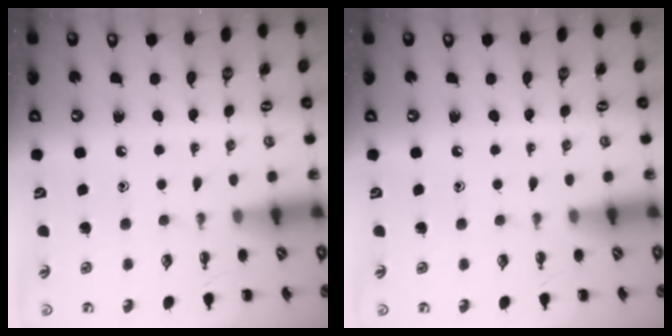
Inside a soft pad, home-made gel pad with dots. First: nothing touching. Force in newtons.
{"total": 0.0}